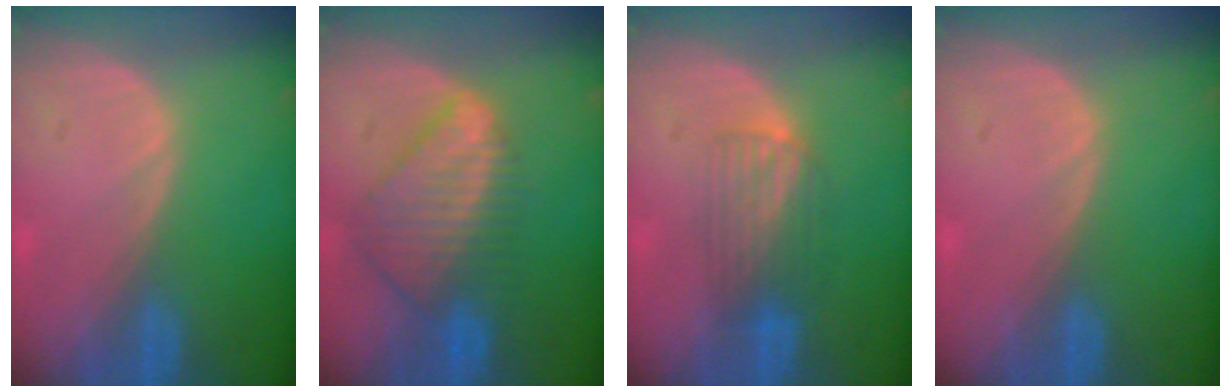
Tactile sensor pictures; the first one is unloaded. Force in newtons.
{"total": 8.9, "press": 7.6, "slide": 4.5}
{"total": 4.3, "press": 4.2, "slide": 1.1}
{"total": 0.5, "press": 0.1, "slide": 0.5}